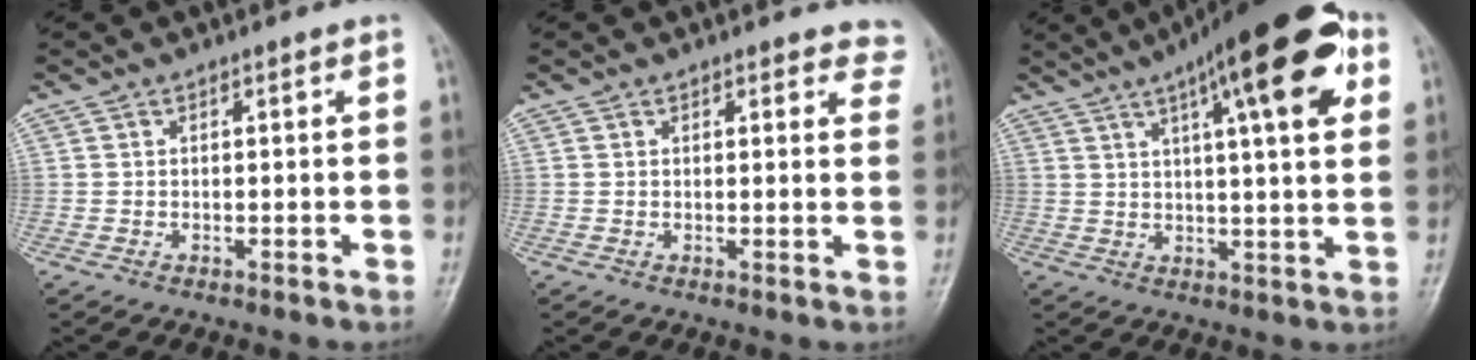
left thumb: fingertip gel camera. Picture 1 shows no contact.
{"total": 4.7, "force": [4.1, 2.0, 1.0], "torque": [0.029, -0.017, 0.029]}
{"total": 19.7, "force": [9.0, 5.2, 16.7], "torque": [-0.227, 0.001, 0.125]}